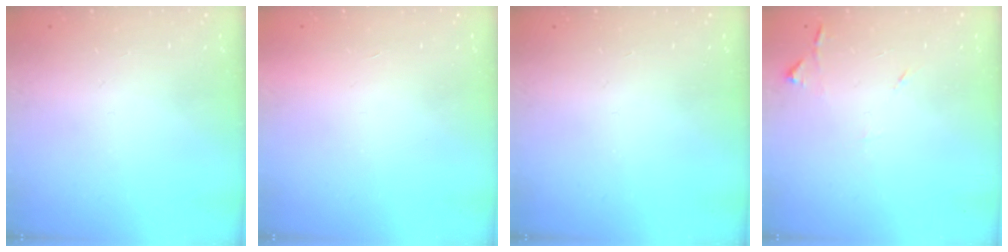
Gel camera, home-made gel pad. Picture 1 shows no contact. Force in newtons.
{"total": 1.6, "press": 1.6, "slide": 0.1}
{"total": 0.0}
{"total": 6.7, "press": 6.7, "slide": 0.7}